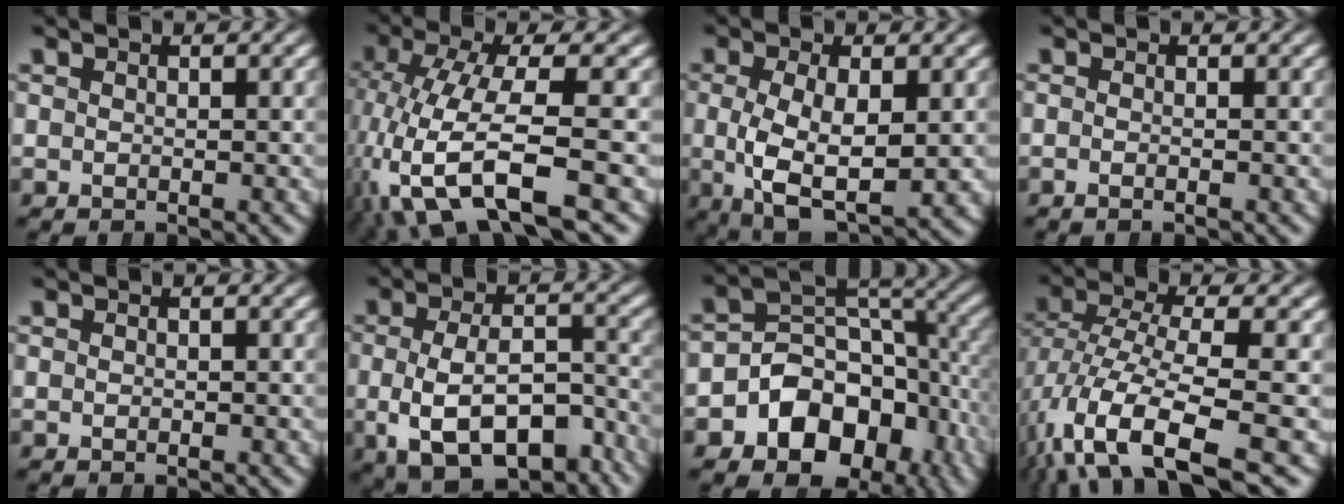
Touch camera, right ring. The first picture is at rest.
{"total": 8.9, "force": [-3.9, 3.6, 7.1], "torque": [-0.154, -0.049, -0.040]}
{"total": 7.2, "force": [-1.7, 4.1, 5.7], "torque": [-0.123, -0.046, -0.004]}
{"total": 0.9, "force": [-0.7, 0.1, 0.5], "torque": [-0.013, -0.003, -0.015]}
{"total": 0.0}
{"total": 10.2, "force": [-4.7, 6.1, 6.7], "torque": [-0.124, -0.040, -0.052]}
{"total": 14.1, "force": [-3.8, 11.2, 7.6], "torque": [-0.138, -0.039, -0.052]}
{"total": 10.3, "force": [-6.1, 4.3, 7.0], "torque": [-0.172, -0.067, -0.064]}